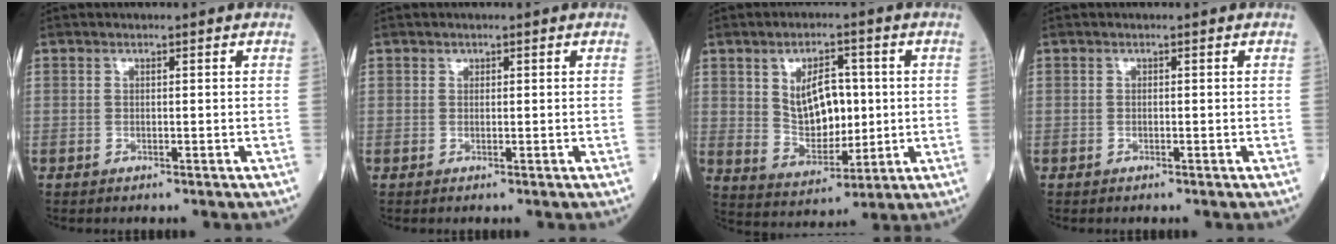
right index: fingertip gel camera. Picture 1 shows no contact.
{"total": 0.5, "force": [0.3, 0.4, 0.1], "torque": [0.002, -0.001, 0.002]}
{"total": 9.2, "force": [1.6, 5.0, 7.5], "torque": [-0.137, 0.004, 0.042]}
{"total": 0.0}